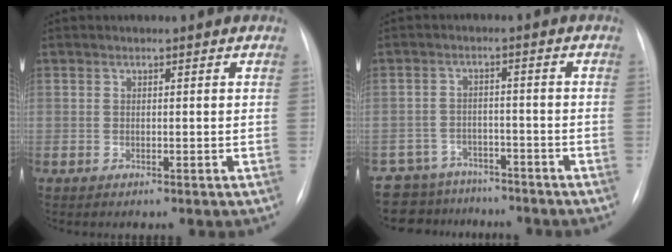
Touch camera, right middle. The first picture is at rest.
{"total": 8.7, "force": [-7.6, 4.4, 0.0], "torque": [0.002, 0.025, -0.102]}